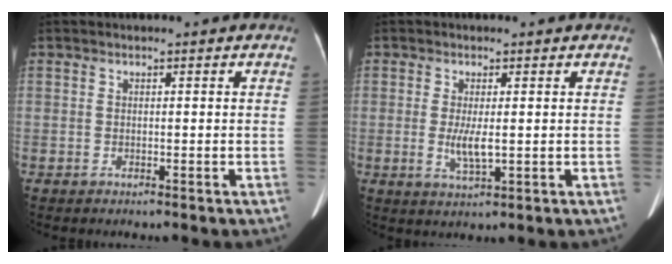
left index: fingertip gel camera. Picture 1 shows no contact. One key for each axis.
{"total": 3.6, "fx": -0.1, "fy": 0.7, "fz": 3.5, "tx": -0.073, "ty": -0.009, "tz": 0.001}